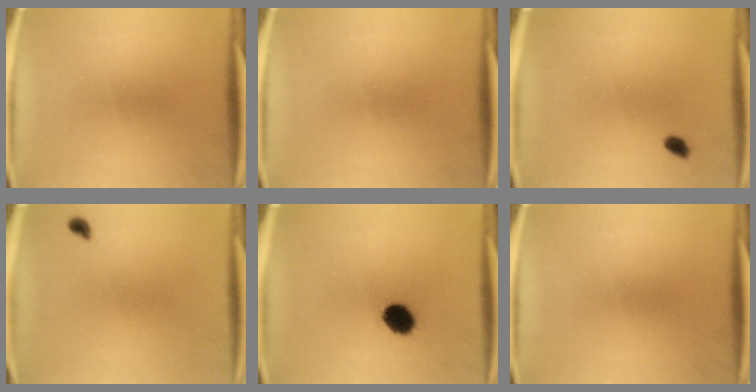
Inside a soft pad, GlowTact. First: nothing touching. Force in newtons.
{"total": 0.0}
{"total": 1.5}
{"total": 1.4}
{"total": 7.6}
{"total": 0.0}